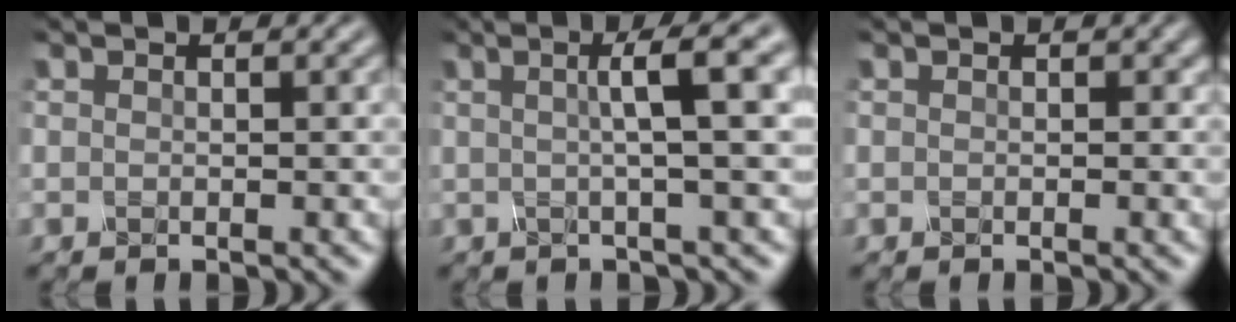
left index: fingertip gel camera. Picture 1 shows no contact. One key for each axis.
{"total": 5.6, "fx": 0.9, "fy": 1.0, "fz": 5.4, "tx": -0.075, "ty": 0.015, "tz": 0.004}
{"total": 0.5, "fx": 0.1, "fy": 0.5, "fz": 0.1, "tx": -0.002, "ty": 0.000, "tz": 0.002}